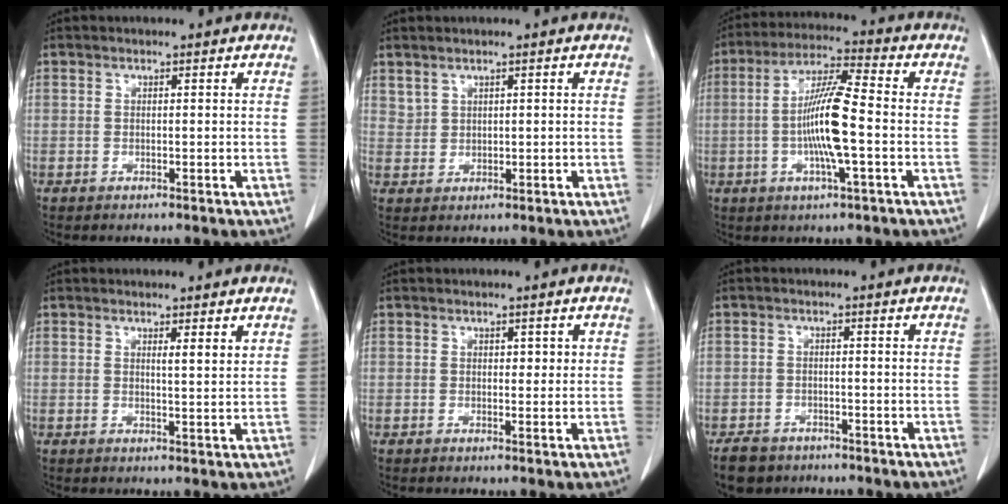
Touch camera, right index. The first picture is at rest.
{"total": 1.8, "force": [1.4, 1.0, 0.3], "torque": [0.001, 0.005, 0.032]}
{"total": 10.8, "force": [-1.5, 0.7, 10.6], "torque": [-0.200, 0.003, -0.034]}
{"total": 2.0, "force": [1.3, 0.2, 1.5], "torque": [-0.028, -0.005, 0.020]}
{"total": 1.3, "force": [0.4, 0.9, 0.9], "torque": [-0.007, 0.001, 0.006]}
{"total": 4.7, "force": [-3.5, 3.0, 1.0], "torque": [-0.026, 0.001, -0.056]}